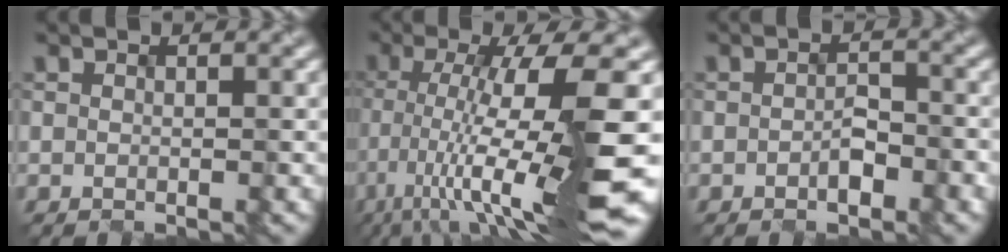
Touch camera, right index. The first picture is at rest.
{"total": 12.2, "force": [-2.2, 2.5, 11.8], "torque": [-0.171, 0.000, -0.031]}
{"total": 2.1, "force": [-1.1, 1.1, 1.5], "torque": [-0.031, -0.001, -0.014]}